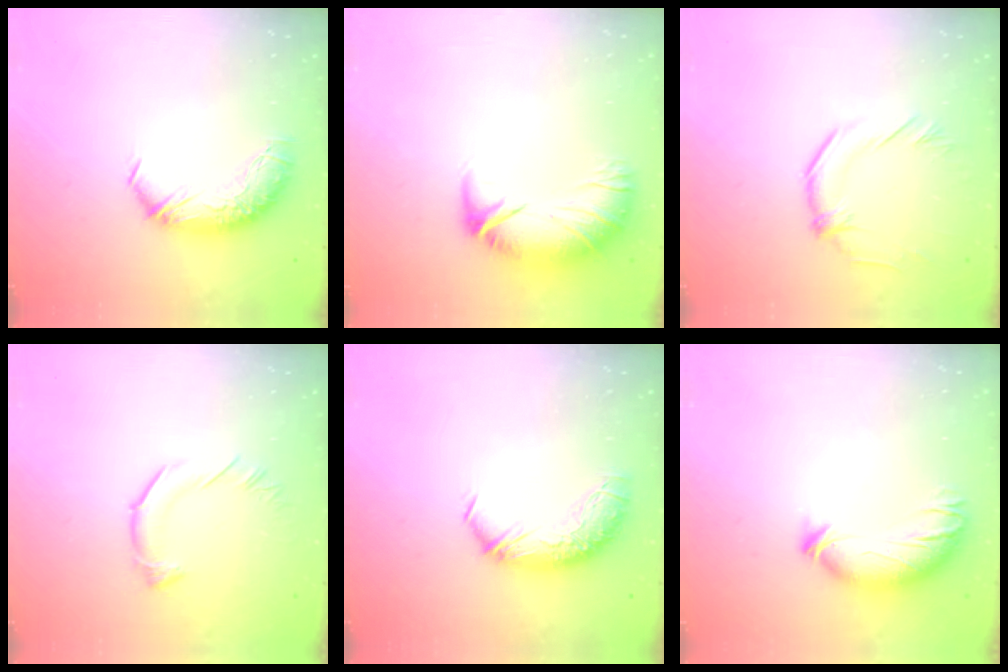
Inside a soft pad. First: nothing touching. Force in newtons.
{"total": 2.8, "press": 1.7, "slide": 2.3}
{"total": 1.5, "press": 1.4, "slide": 0.4}
{"total": 3.0, "press": 3.0, "slide": 0.2}
{"total": 0.0}
{"total": 3.7, "press": 2.9, "slide": 2.4}